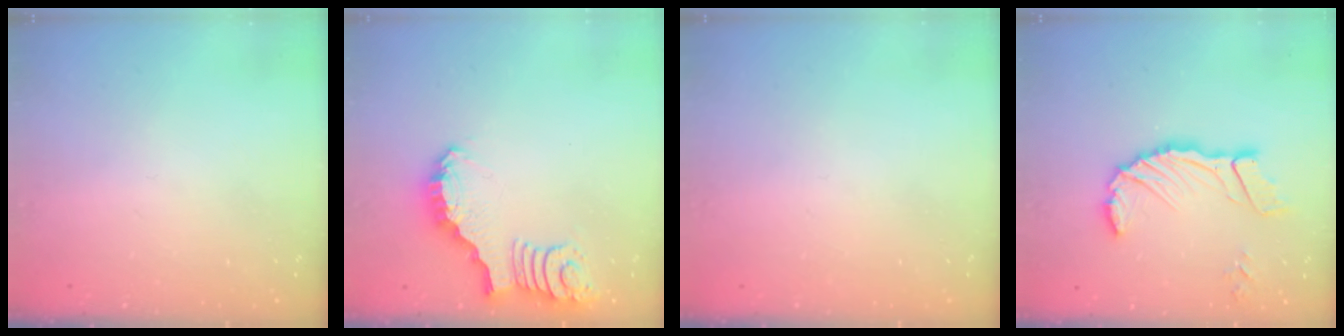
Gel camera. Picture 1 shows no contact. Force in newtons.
{"total": 2.7, "press": 2.7, "slide": 0.2}
{"total": 0.0}
{"total": 12.2, "press": 12.1, "slide": 1.6}